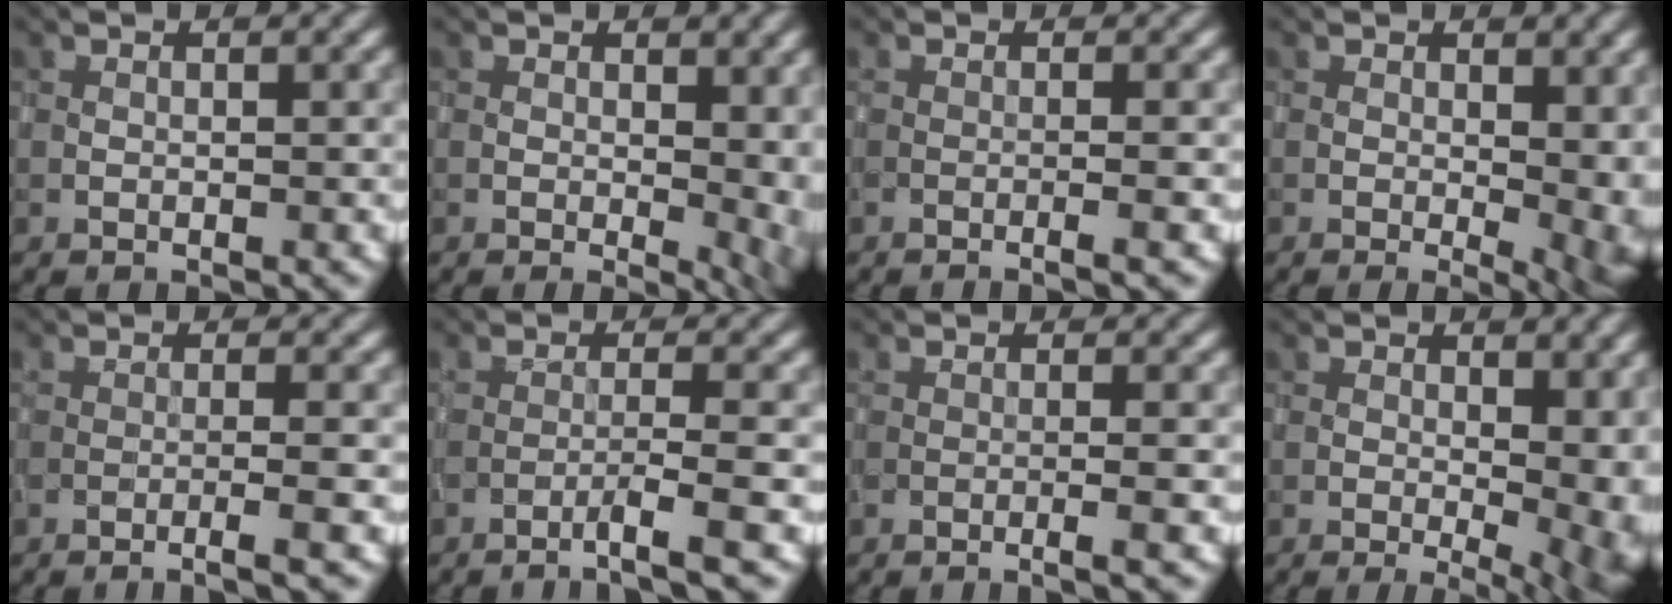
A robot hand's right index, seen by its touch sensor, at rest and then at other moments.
{"total": 4.7, "force": [0.1, 2.2, 4.2], "torque": [-0.044, -0.009, 0.005]}
{"total": 1.8, "force": [-0.6, 0.5, 1.7], "torque": [-0.015, -0.001, -0.021]}
{"total": 6.1, "force": [-0.3, 2.6, 5.5], "torque": [-0.055, -0.009, 0.000]}
{"total": 2.6, "force": [-1.3, 0.4, 2.3], "torque": [-0.021, 0.001, -0.035]}
{"total": 3.3, "force": [-1.9, 0.1, 2.7], "torque": [-0.034, 0.009, -0.047]}
{"total": 2.2, "force": [-0.9, 0.5, 1.9], "torque": [-0.017, 0.000, -0.025]}
{"total": 8.6, "force": [-0.5, 3.9, 7.6], "torque": [-0.069, -0.005, 0.005]}